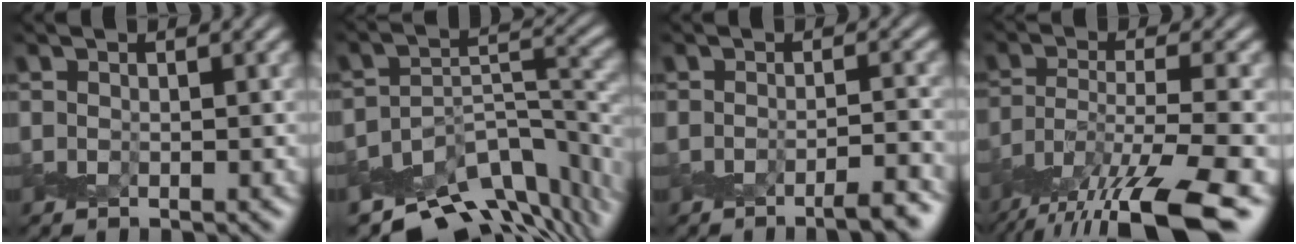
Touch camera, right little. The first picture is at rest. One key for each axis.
{"total": 10.5, "fx": -8.3, "fy": 4.4, "fz": 4.7, "tx": -0.062, "ty": -0.005, "tz": -0.127}
{"total": 3.5, "fx": -2.5, "fy": 0.5, "fz": 2.4, "tx": -0.029, "ty": 0.005, "tz": -0.041}
{"total": 10.9, "fx": -7.5, "fy": 3.0, "fz": 7.3, "tx": -0.143, "ty": -0.018, "tz": -0.128}